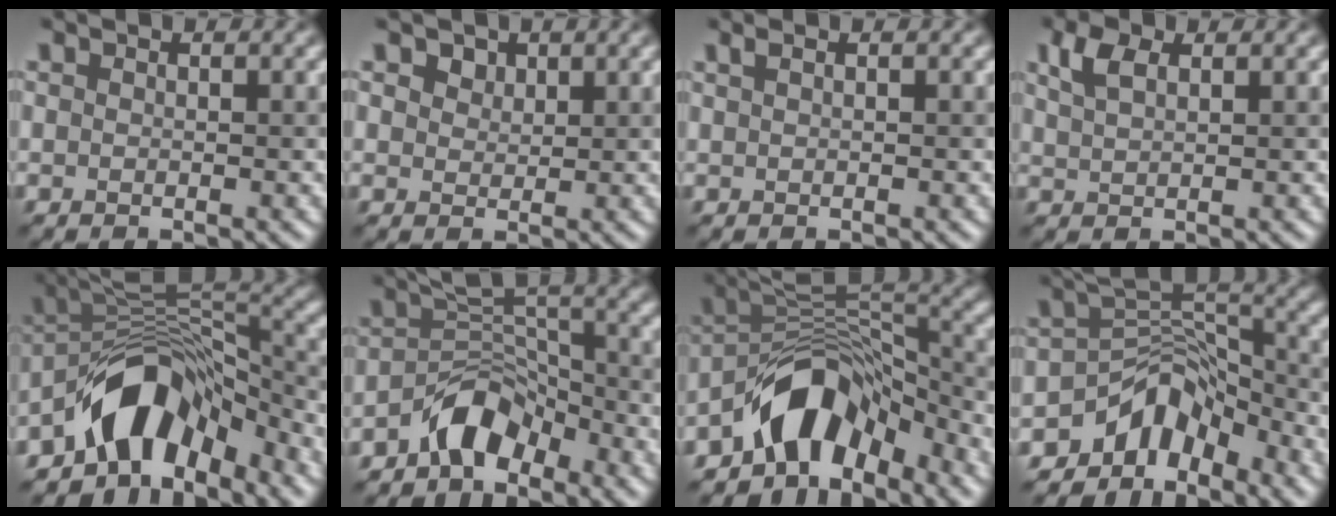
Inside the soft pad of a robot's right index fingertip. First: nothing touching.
{"total": 2.3, "force": [1.5, 1.5, 0.8], "torque": [-0.023, -0.004, 0.027]}
{"total": 0.6, "force": [0.3, 0.2, 0.5], "torque": [-0.010, 0.002, 0.007]}
{"total": 2.4, "force": [1.4, 1.2, 1.6], "torque": [-0.036, 0.003, 0.033]}
{"total": 9.0, "force": [-5.6, 4.5, 5.5], "torque": [-0.060, 0.013, -0.106]}
{"total": 4.4, "force": [-3.2, 2.1, 2.1], "torque": [-0.026, 0.015, -0.064]}
{"total": 8.2, "force": [-5.5, 4.0, 4.6], "torque": [-0.048, 0.008, -0.105]}
{"total": 6.7, "force": [-4.8, 3.5, 3.0], "torque": [-0.019, 0.004, -0.093]}